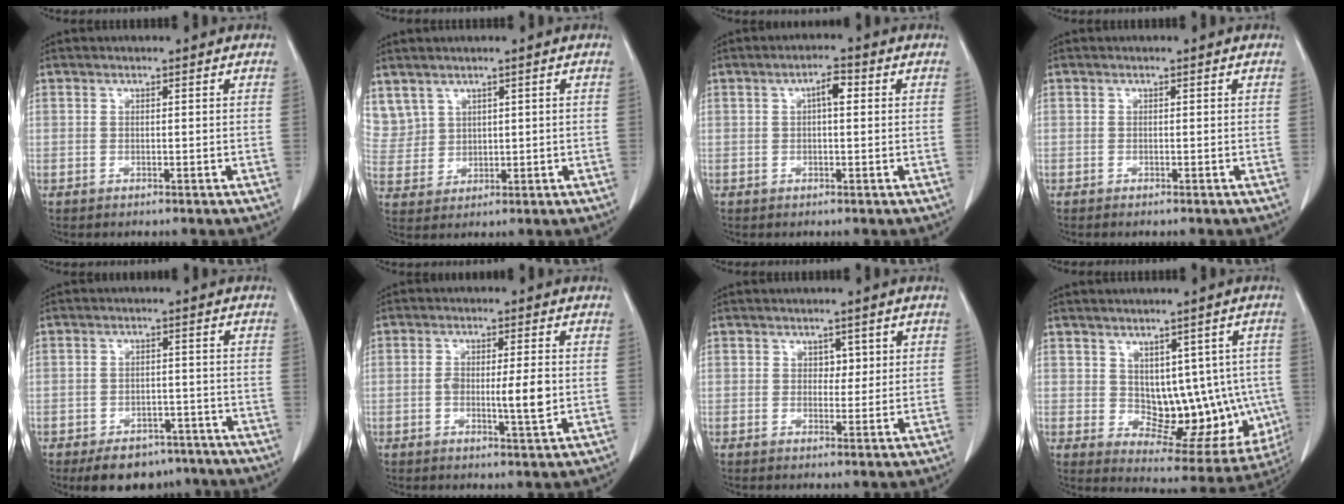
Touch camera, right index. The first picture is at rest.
{"total": 6.9, "force": [4.2, 5.4, 1.1], "torque": [-0.037, 0.018, 0.105]}
{"total": 2.9, "force": [0.6, 0.8, 2.7], "torque": [-0.045, 0.008, 0.008]}
{"total": 0.6, "force": [-0.5, 0.0, 0.3], "torque": [-0.007, -0.002, -0.009]}
{"total": 9.0, "force": [-6.9, 5.0, 3.0], "torque": [-0.029, 0.009, -0.095]}
{"total": 5.7, "force": [-0.7, 0.9, 5.6], "torque": [-0.098, -0.004, -0.011]}
{"total": 2.3, "force": [0.8, 1.6, 1.3], "torque": [-0.010, 0.000, 0.010]}
{"total": 13.3, "force": [-0.1, 7.6, 10.9], "torque": [-0.112, 0.011, 0.027]}